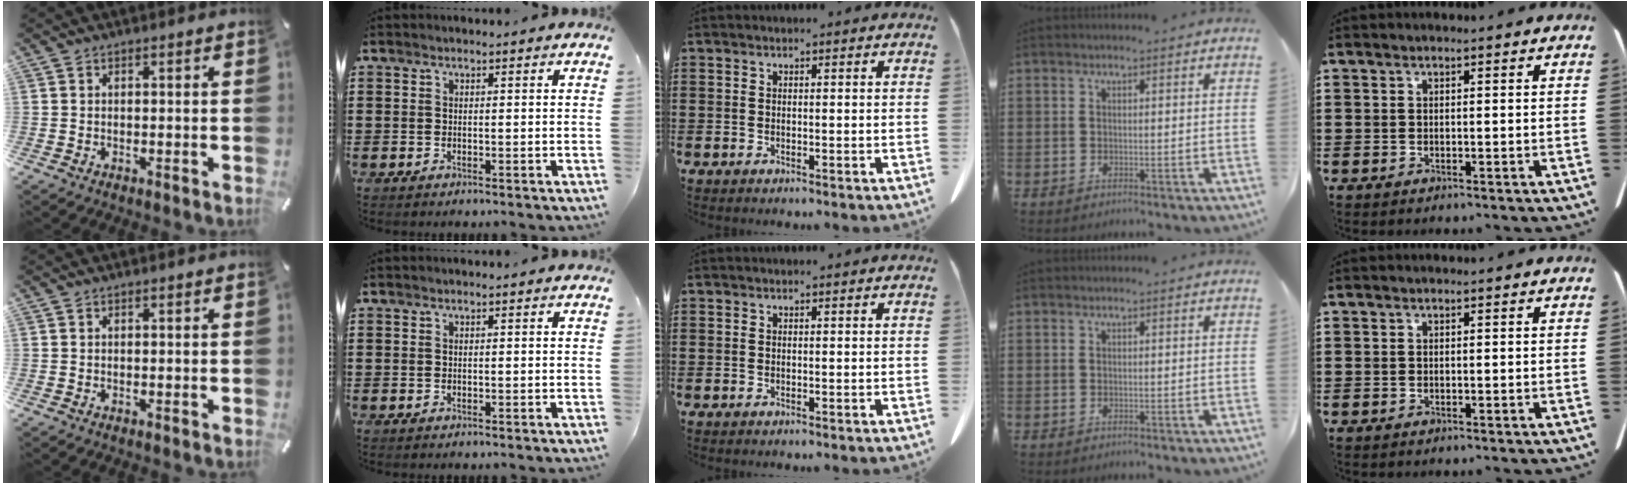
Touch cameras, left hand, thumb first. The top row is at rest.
{}